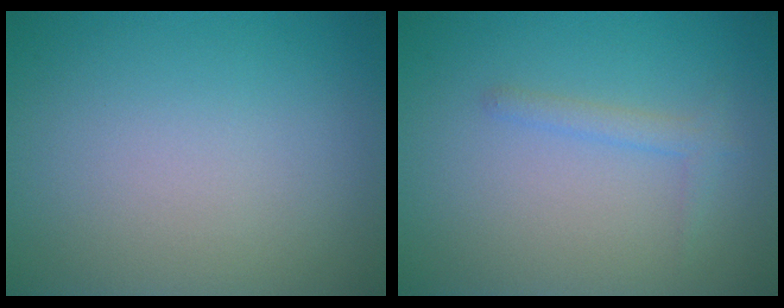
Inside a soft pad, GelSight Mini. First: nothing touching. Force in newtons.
{"total": 1.3, "press": 1.3, "slide": 0.0}